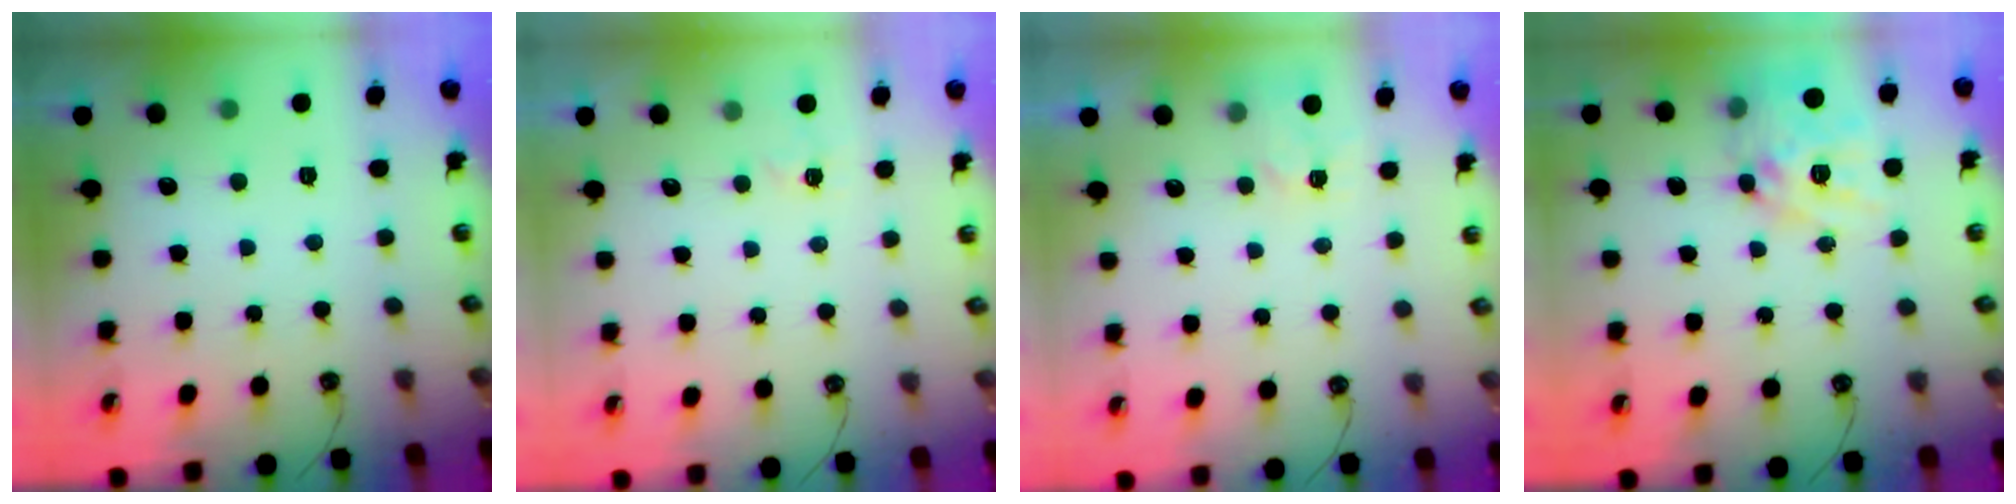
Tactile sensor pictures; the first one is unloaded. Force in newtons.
{"total": 2.6, "press": 2.6, "slide": 0.4}
{"total": 3.8, "press": 3.7, "slide": 0.5}
{"total": 14.4, "press": 14.3, "slide": 1.2}